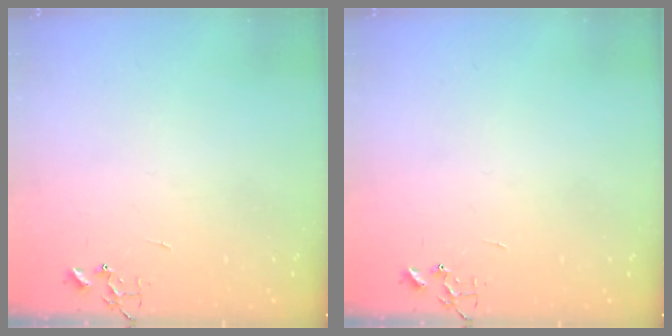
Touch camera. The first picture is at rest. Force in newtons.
{"total": 0.0}